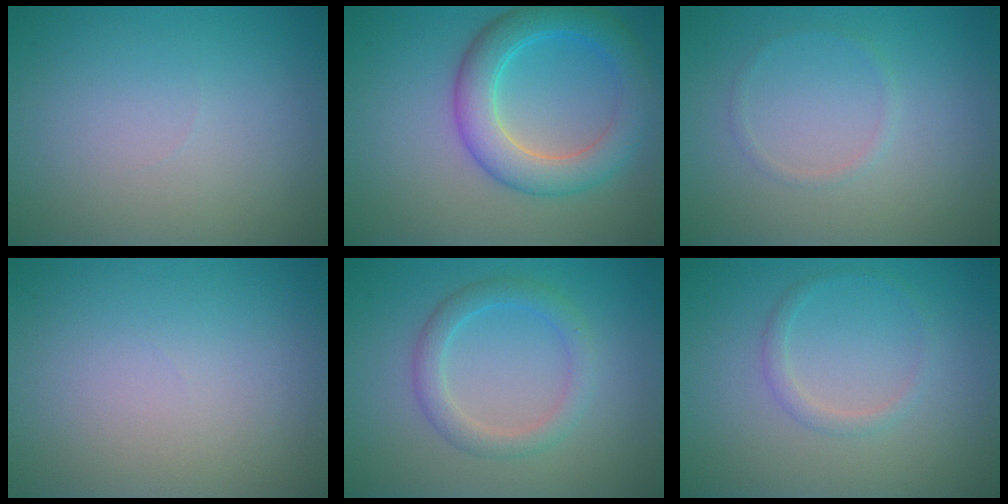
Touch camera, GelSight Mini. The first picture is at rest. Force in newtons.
{"total": 5.7, "press": 5.7, "slide": 0.2}
{"total": 0.7, "press": 0.7, "slide": 0.1}
{"total": 0.0}
{"total": 2.7, "press": 2.6, "slide": 0.1}
{"total": 1.2, "press": 1.2, "slide": 0.1}